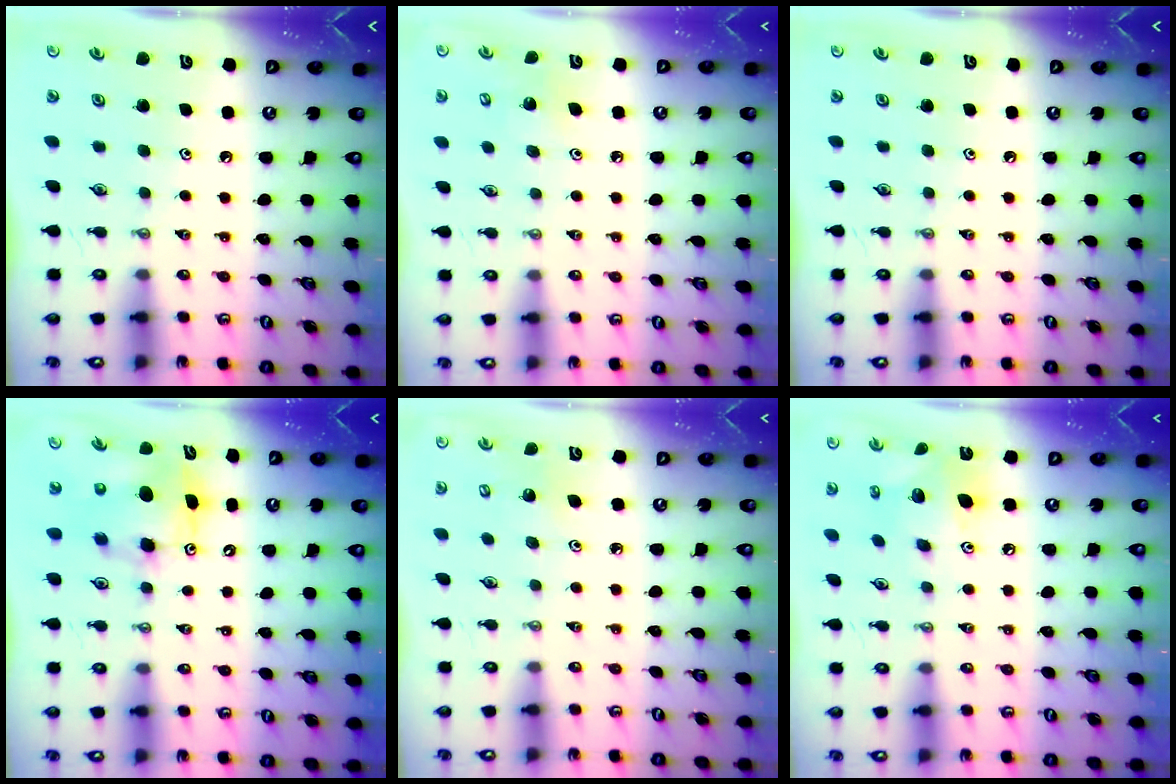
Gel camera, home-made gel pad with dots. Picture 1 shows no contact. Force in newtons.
{"total": 6.0, "press": 6.0, "slide": 0.4}
{"total": 0.0}
{"total": 8.1, "press": 7.8, "slide": 2.2}
{"total": 3.2, "press": 3.2, "slide": 0.2}
{"total": 12.2, "press": 12.1, "slide": 1.3}